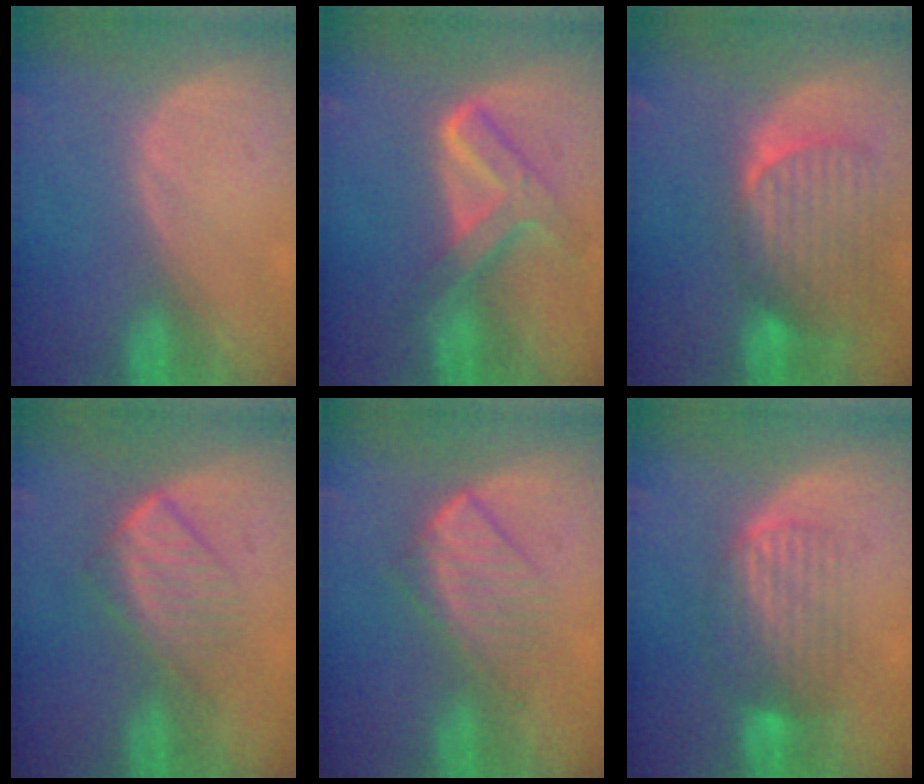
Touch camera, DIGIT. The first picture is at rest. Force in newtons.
{"total": 7.7, "press": 6.5, "slide": 4.2}
{"total": 9.4, "press": 8.3, "slide": 4.4}
{"total": 6.9, "press": 6.0, "slide": 3.5}
{"total": 6.9, "press": 6.0, "slide": 3.5}
{"total": 6.8, "press": 6.5, "slide": 2.1}